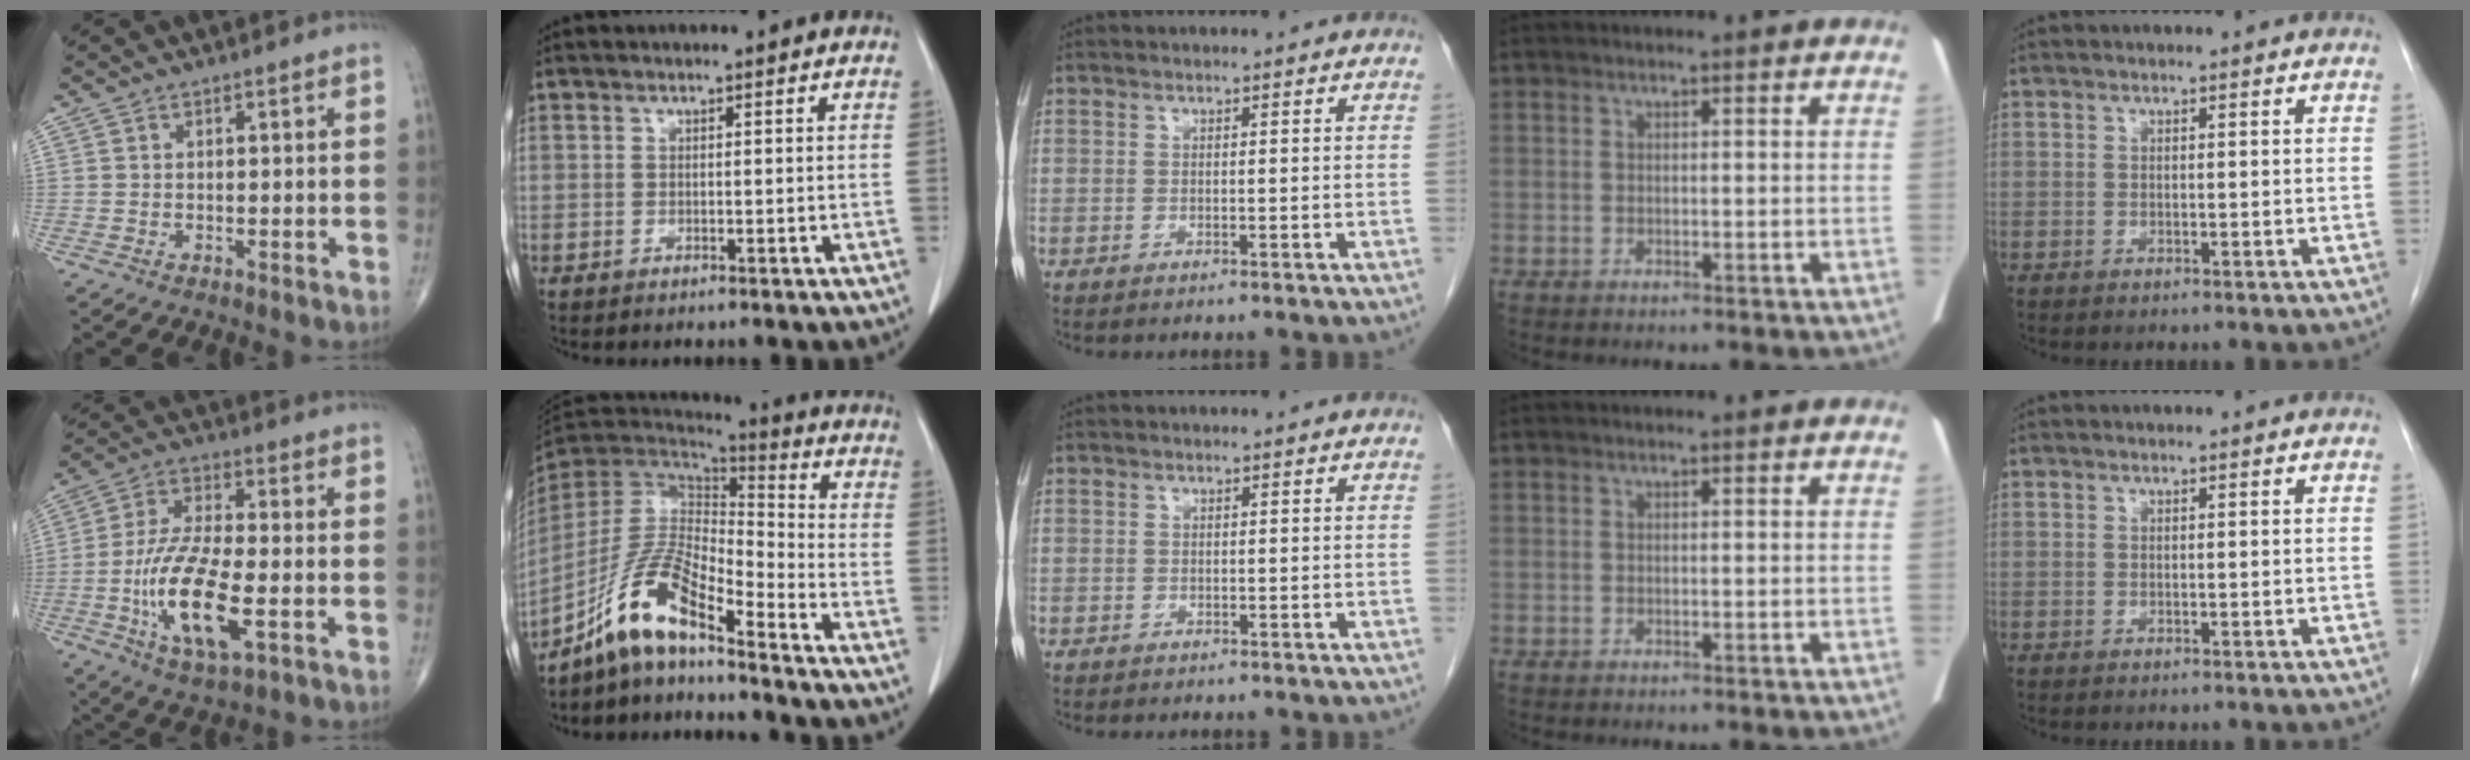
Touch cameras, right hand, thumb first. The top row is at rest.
{"thumb": {"total": 15.7, "force": [-4.1, 5.4, 14.2], "torque": [-0.288, 0.006, -0.072]}, "index": {"total": 12.0, "force": [-8.6, 2.2, 8.1], "torque": [-0.170, 0.013, -0.161]}, "middle": {"total": 0.7, "force": [-0.4, 0.6, 0.0], "torque": [-0.006, 0.005, -0.012]}}